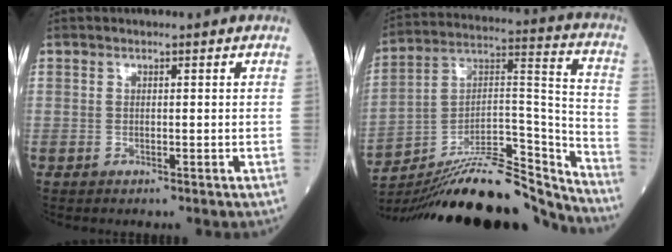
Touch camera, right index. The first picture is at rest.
{"total": 23.4, "force": [-21.7, 1.9, 8.7], "torque": [-0.139, 0.030, -0.351]}